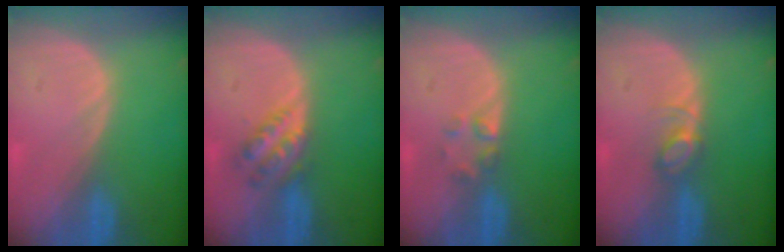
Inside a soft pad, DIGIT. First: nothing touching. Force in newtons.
{"total": 4.8, "press": 4.3, "slide": 2.0}
{"total": 2.0, "press": 2.0, "slide": 0.2}
{"total": 2.8, "press": 2.8, "slide": 0.4}